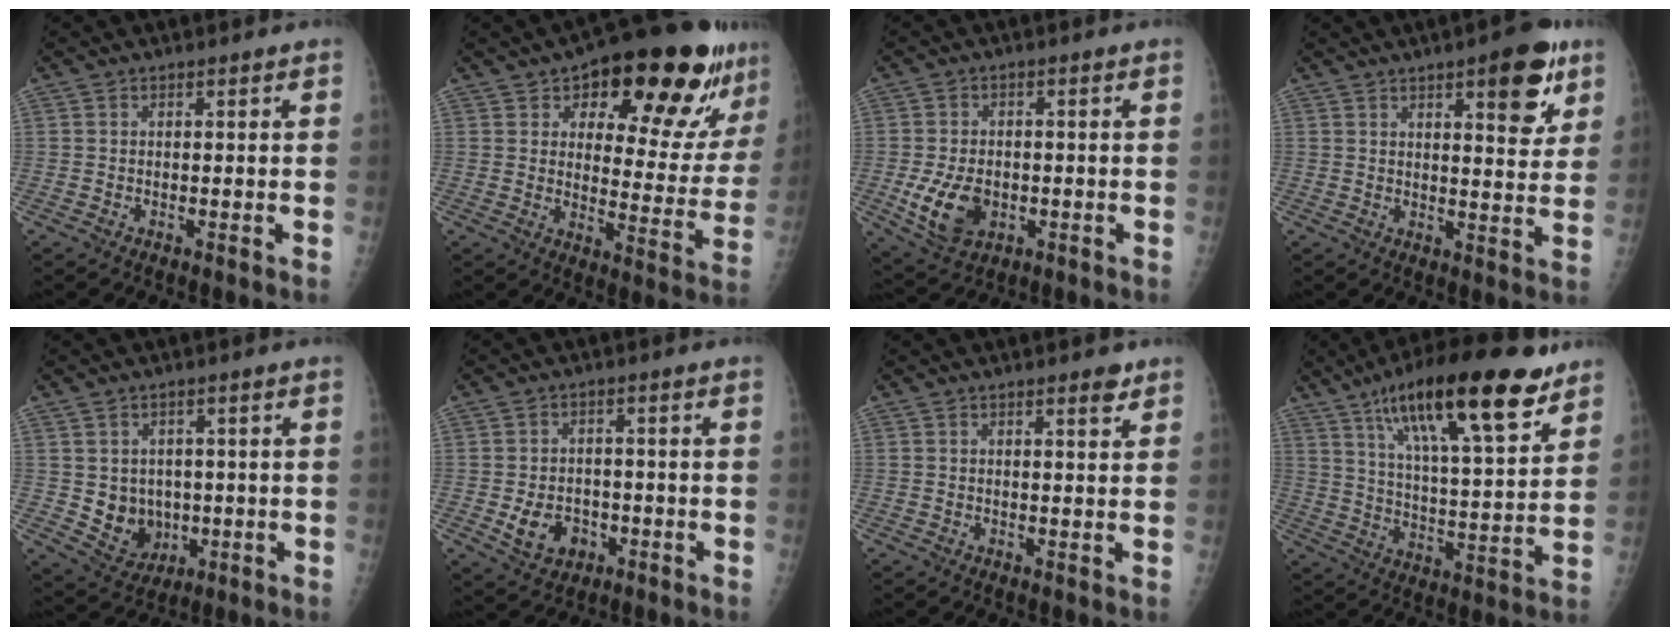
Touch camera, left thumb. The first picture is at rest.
{"total": 23.5, "force": [13.4, 9.0, 17.1], "torque": [-0.187, -0.039, 0.188]}
{"total": 9.1, "force": [-2.1, 6.2, 6.3], "torque": [-0.106, 0.000, -0.025]}
{"total": 11.3, "force": [5.8, 3.8, 9.0], "torque": [-0.090, -0.025, 0.072]}
{"total": 7.8, "force": [-0.2, 6.7, 4.0], "torque": [-0.028, -0.006, 0.017]}
{"total": 6.9, "force": [-2.1, 5.4, 3.8], "torque": [-0.048, 0.011, -0.027]}
{"total": 2.6, "force": [1.7, 0.6, 1.8], "torque": [-0.019, -0.009, 0.022]}
{"total": 23.8, "force": [14.2, 6.4, 18.0], "torque": [-0.277, -0.041, 0.232]}